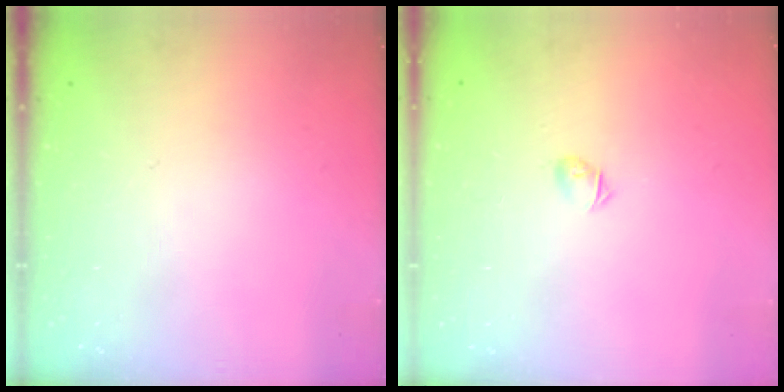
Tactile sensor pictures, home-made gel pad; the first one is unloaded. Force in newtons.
{"total": 2.8, "press": 2.7, "slide": 0.6}